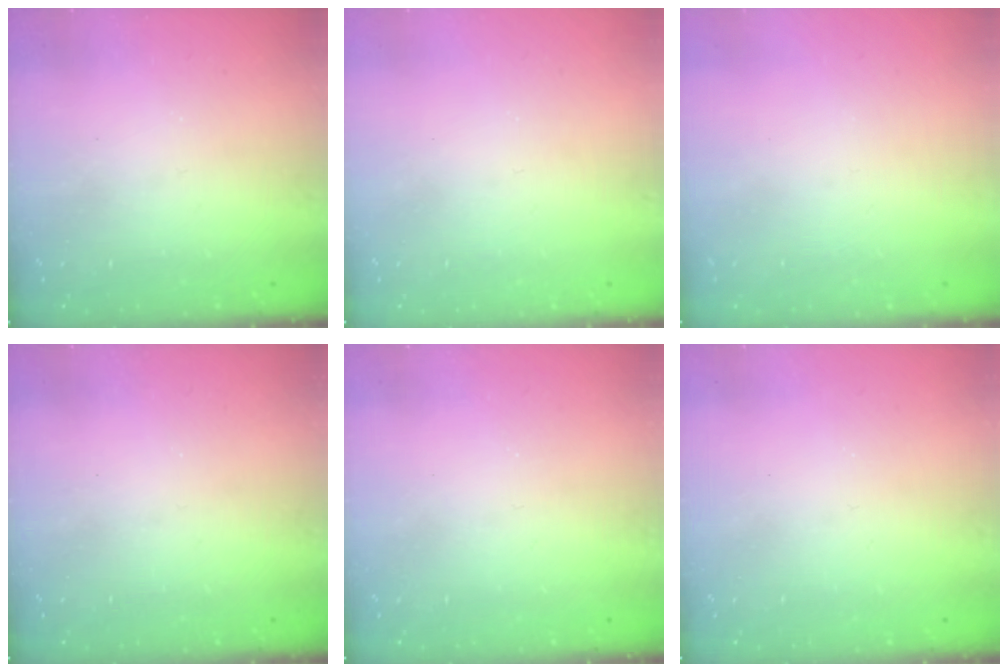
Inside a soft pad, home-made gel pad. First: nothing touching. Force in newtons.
{"total": 0.7, "press": 0.7, "slide": 0.1}
{"total": 0.0}
{"total": 0.0}
{"total": 0.0}
{"total": 0.0}